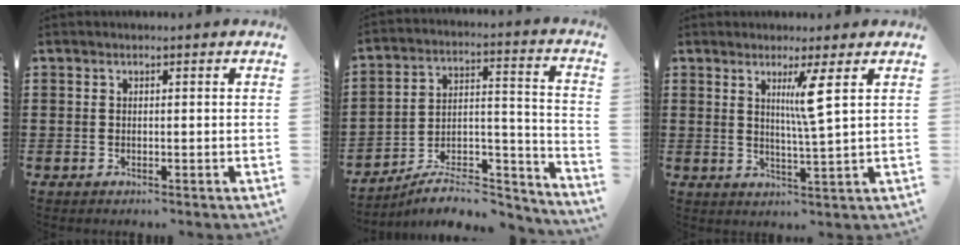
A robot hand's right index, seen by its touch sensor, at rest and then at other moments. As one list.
[{"total": 8.0, "force": [-6.8, 2.5, 3.4], "torque": [-0.041, 0.018, -0.126]}, {"total": 4.9, "force": [2.0, -0.7, 4.4], "torque": [-0.084, -0.011, 0.028]}]